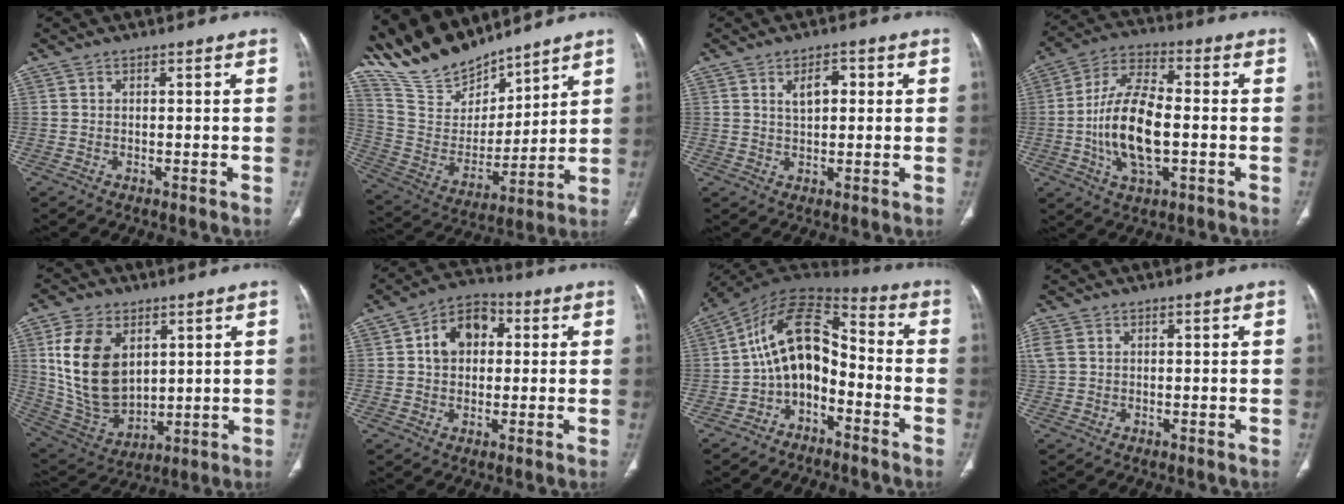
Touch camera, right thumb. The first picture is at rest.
{"total": 17.7, "force": [16.0, 5.8, 4.7], "torque": [-0.064, -0.078, 0.319]}
{"total": 4.2, "force": [1.2, 2.3, 3.3], "torque": [-0.043, 0.002, 0.021]}
{"total": 15.1, "force": [-2.1, 6.8, 13.4], "torque": [-0.262, 0.016, -0.040]}
{"total": 17.8, "force": [4.8, 11.9, 12.4], "torque": [-0.211, -0.022, 0.113]}
{"total": 9.5, "force": [1.7, 7.0, 6.2], "torque": [-0.077, 0.017, 0.017]}
{"total": 12.4, "force": [-3.6, 7.8, 8.9], "torque": [-0.133, 0.084, -0.071]}
{"total": 3.3, "force": [0.9, 2.6, 1.9], "torque": [-0.063, 0.014, 0.025]}